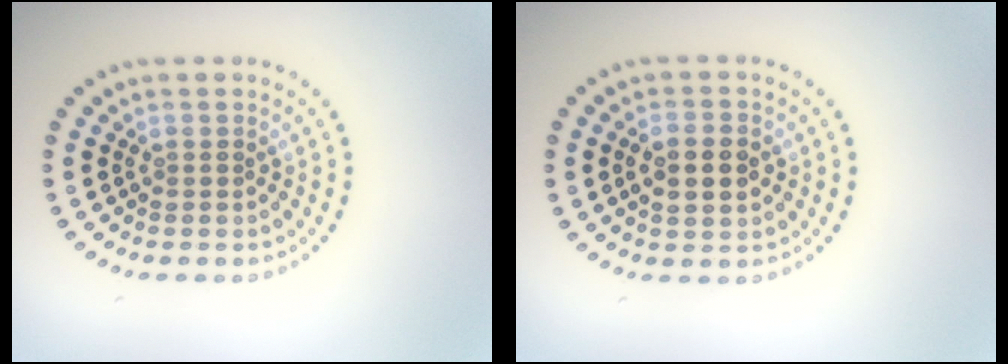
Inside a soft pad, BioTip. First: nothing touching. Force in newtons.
{"total": 2.9, "press": 2.9, "slide": 0.1}